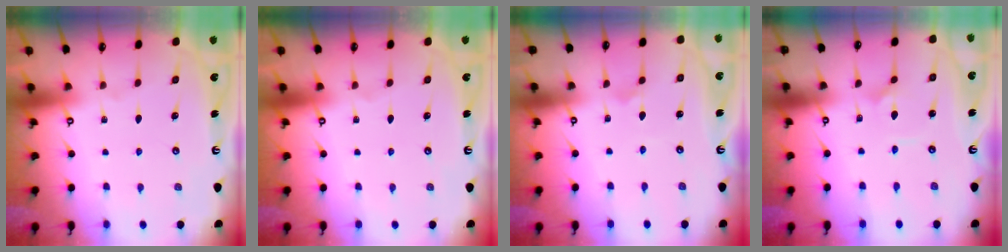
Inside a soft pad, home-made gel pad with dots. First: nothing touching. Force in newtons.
{"total": 0.0}
{"total": 2.3, "press": 2.3, "slide": 0.0}
{"total": 1.8, "press": 1.7, "slide": 0.5}